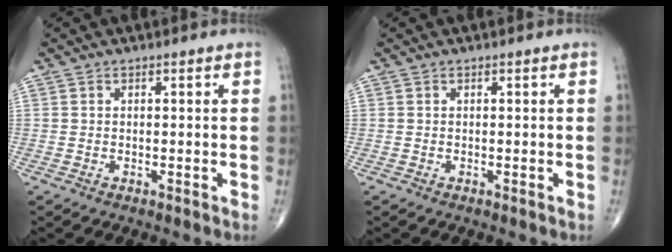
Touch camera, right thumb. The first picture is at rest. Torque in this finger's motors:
{"motor_torque": [0.00, 0.00, 0.00, 0.00, 0.00]}